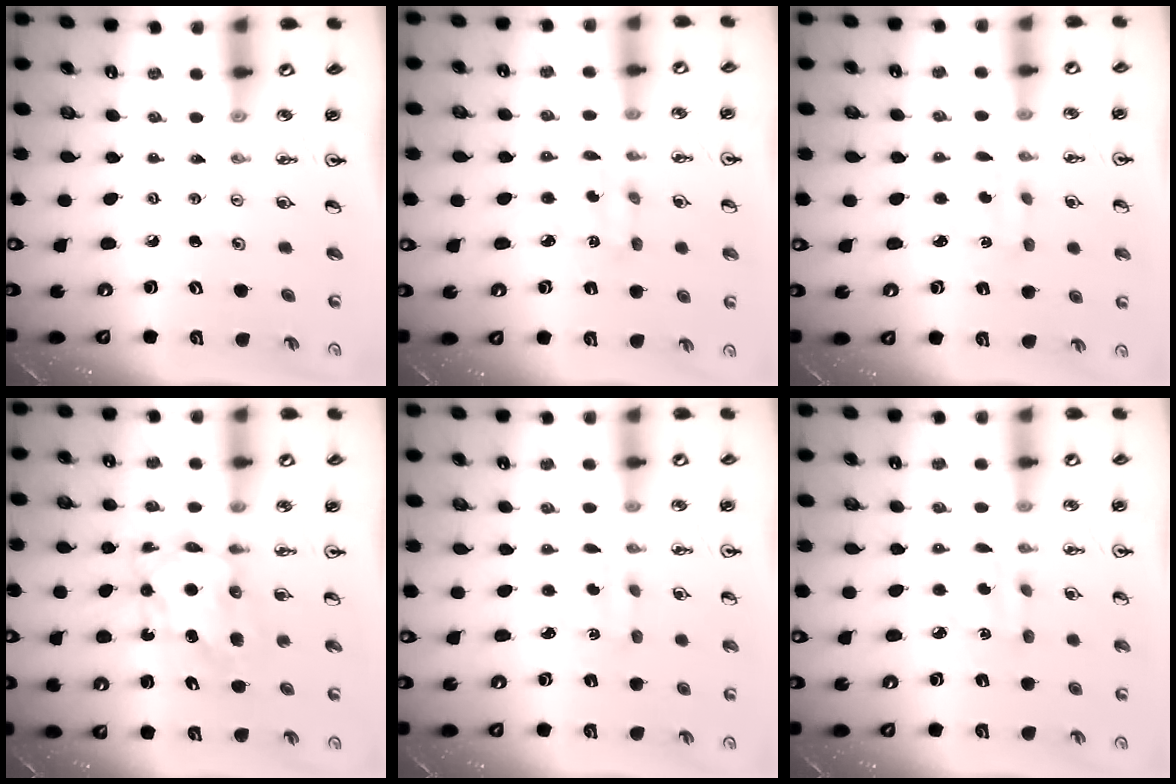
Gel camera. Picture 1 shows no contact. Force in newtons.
{"total": 4.4, "press": 4.4, "slide": 0.2}
{"total": 2.6, "press": 2.5, "slide": 0.6}
{"total": 9.0, "press": 9.0, "slide": 0.7}
{"total": 2.6, "press": 2.5, "slide": 0.6}
{"total": 3.4, "press": 3.4, "slide": 0.1}